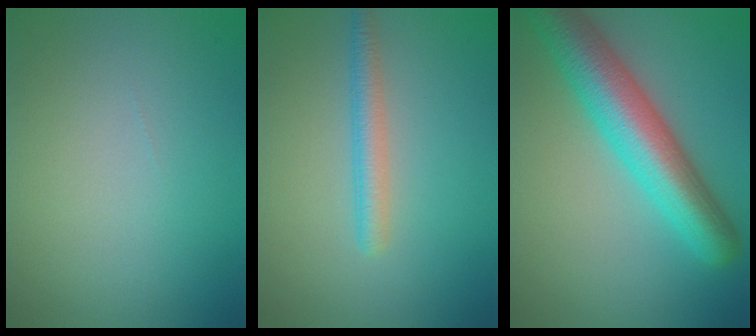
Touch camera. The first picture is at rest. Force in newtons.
{"total": 2.3, "press": 2.3, "slide": 0.1}
{"total": 8.5, "press": 8.5, "slide": 0.3}